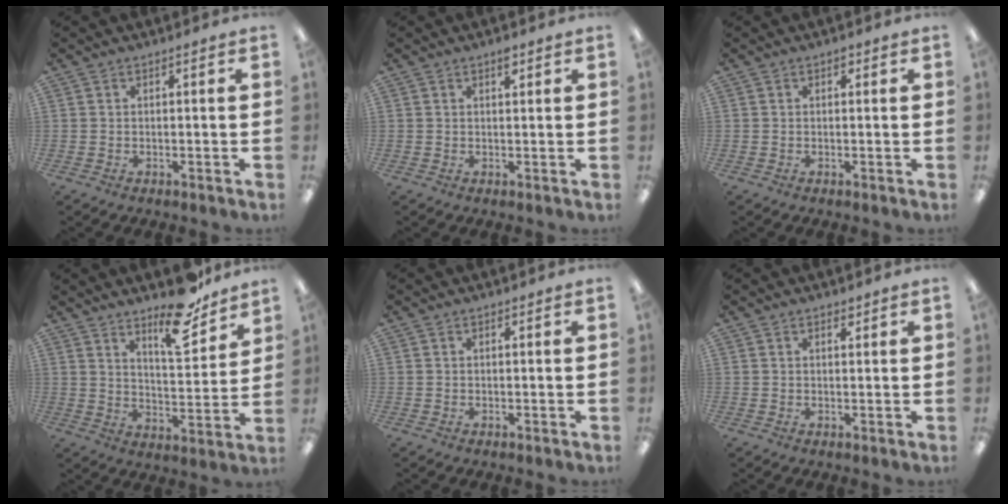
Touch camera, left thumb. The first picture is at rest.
{"total": 1.9, "force": [1.3, 0.8, 1.2], "torque": [-0.010, -0.005, 0.019]}
{"total": 1.0, "force": [0.5, 0.7, 0.6], "torque": [-0.004, 0.001, 0.006]}
{"total": 13.7, "force": [10.8, 4.3, 7.3], "torque": [-0.092, -0.077, 0.182]}
{"total": 0.0}
{"total": 1.3, "force": [1.1, 0.6, 0.5], "torque": [-0.003, -0.002, 0.018]}